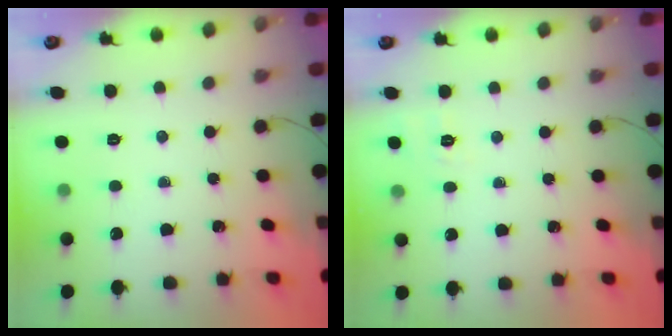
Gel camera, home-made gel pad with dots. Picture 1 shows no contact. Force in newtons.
{"total": 2.0, "press": 0.8, "slide": 1.8}